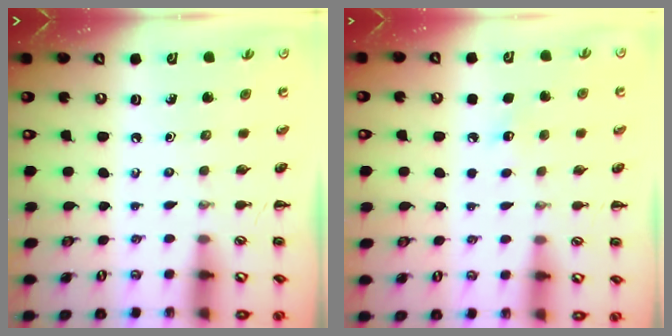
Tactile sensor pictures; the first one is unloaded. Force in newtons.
{"total": 5.6, "press": 5.5, "slide": 1.2}